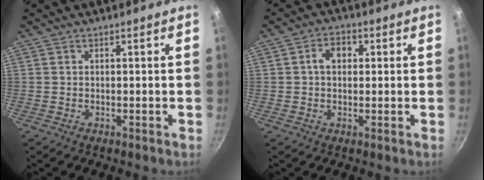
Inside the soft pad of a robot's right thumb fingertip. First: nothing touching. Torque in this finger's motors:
{"motor_torque": [0.29, 1.41, 0.41, 0.02, 0.00]}